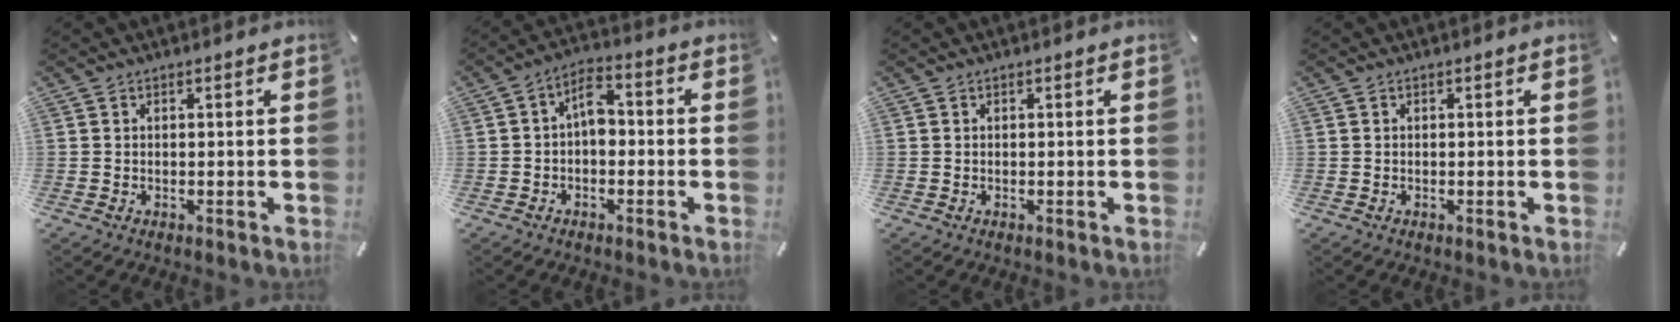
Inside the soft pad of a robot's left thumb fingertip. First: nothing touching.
{"total": 5.7, "force": [-1.0, 3.6, 4.3], "torque": [-0.071, 0.017, -0.019]}
{"total": 0.0}
{"total": 0.0}